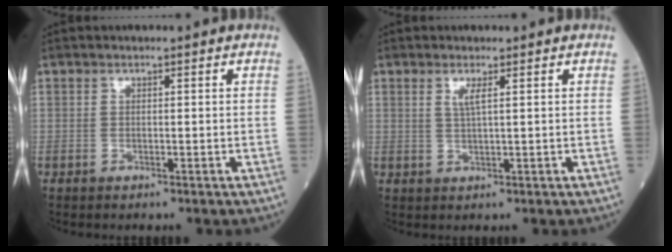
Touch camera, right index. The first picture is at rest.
{"total": 1.9, "force": [0.8, -0.1, 1.7], "torque": [-0.040, -0.003, 0.017]}